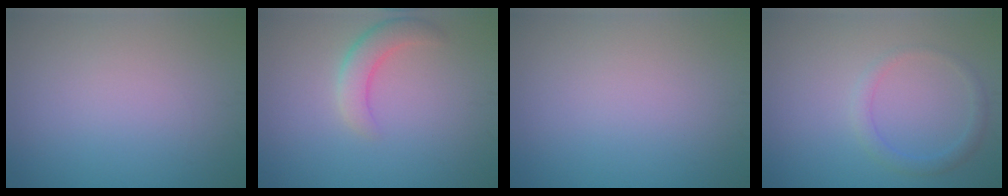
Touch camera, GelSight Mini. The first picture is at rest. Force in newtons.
{"total": 3.1, "press": 3.1, "slide": 0.2}
{"total": 0.0}
{"total": 1.8, "press": 1.8, "slide": 0.1}